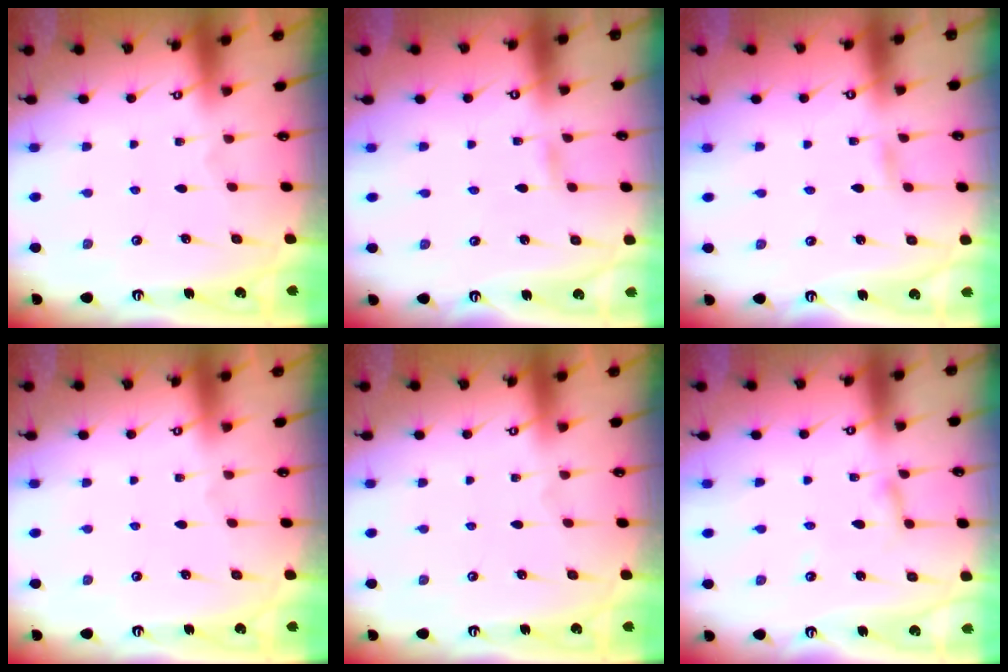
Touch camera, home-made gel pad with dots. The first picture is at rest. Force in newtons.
{"total": 2.1, "press": 2.1, "slide": 0.2}
{"total": 2.1, "press": 2.1, "slide": 0.2}
{"total": 0.0}
{"total": 0.0}
{"total": 2.7, "press": 2.7, "slide": 0.1}